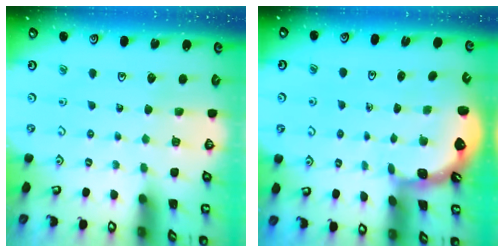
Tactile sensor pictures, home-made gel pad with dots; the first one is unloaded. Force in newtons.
{"total": 1.4, "press": 1.4, "slide": 0.1}